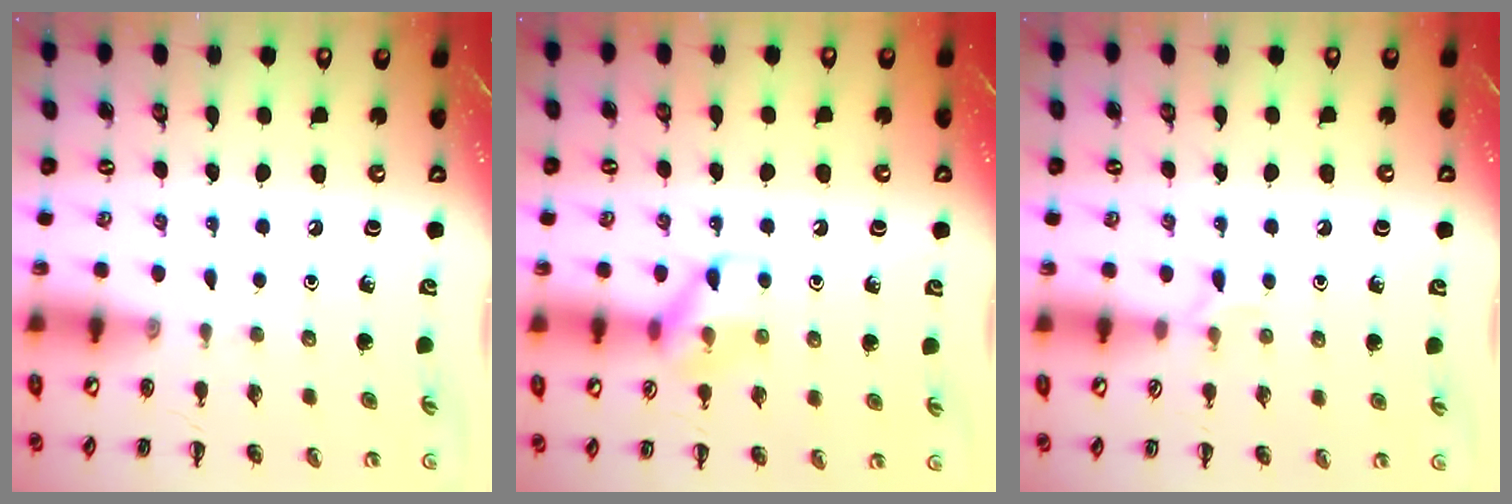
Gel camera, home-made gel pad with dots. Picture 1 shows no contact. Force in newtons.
{"total": 9.3, "press": 9.2, "slide": 0.8}
{"total": 5.0, "press": 4.8, "slide": 1.6}